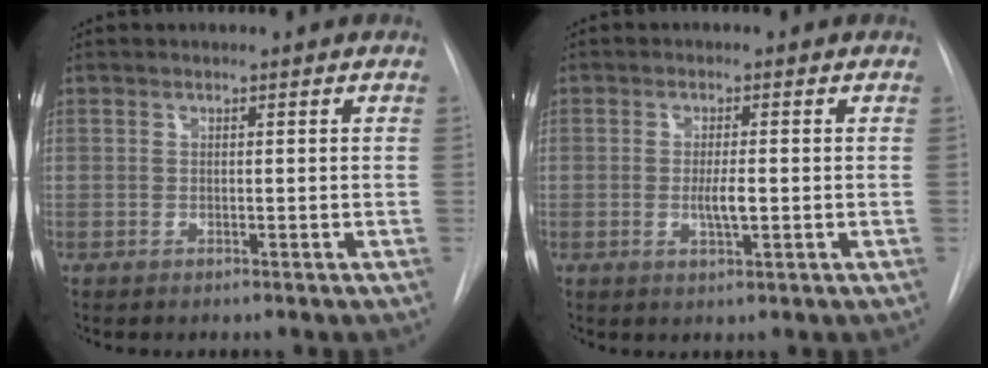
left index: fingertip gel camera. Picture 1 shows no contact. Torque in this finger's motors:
{"motor_torque": [0.83, -0.13, 0.33, 0.09]}